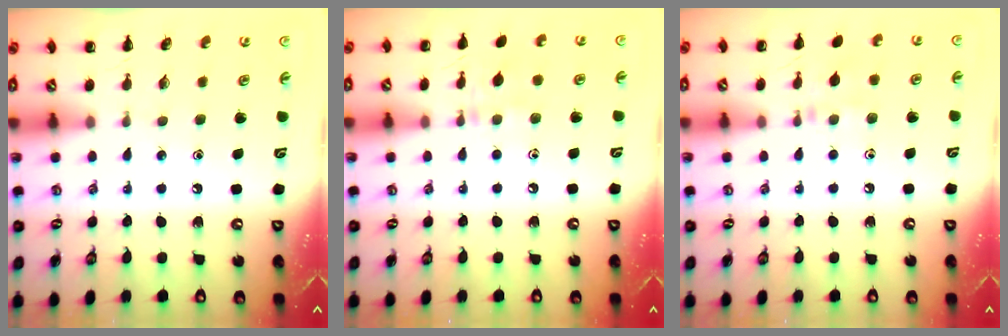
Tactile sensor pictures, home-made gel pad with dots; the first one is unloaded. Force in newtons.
{"total": 5.9, "press": 5.8, "slide": 1.2}
{"total": 6.7, "press": 6.5, "slide": 1.5}